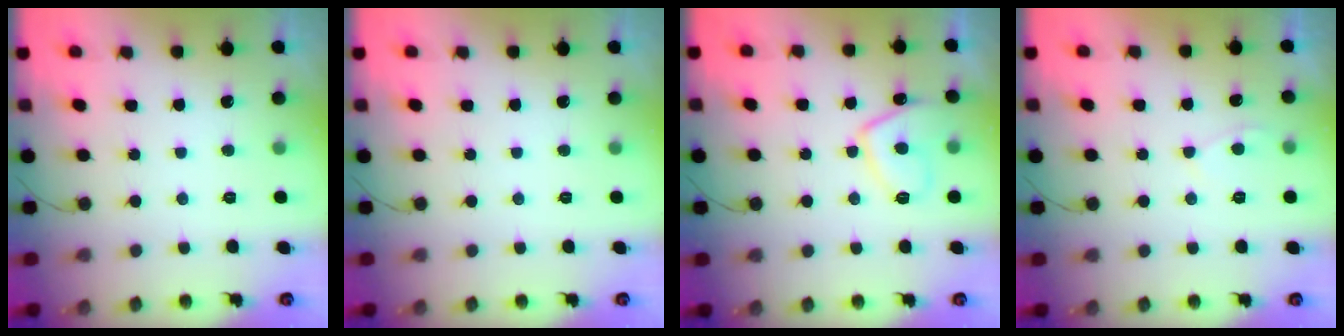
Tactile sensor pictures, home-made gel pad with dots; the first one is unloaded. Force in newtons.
{"total": 0.0}
{"total": 7.8, "press": 7.7, "slide": 1.5}
{"total": 3.5, "press": 3.4, "slide": 0.5}